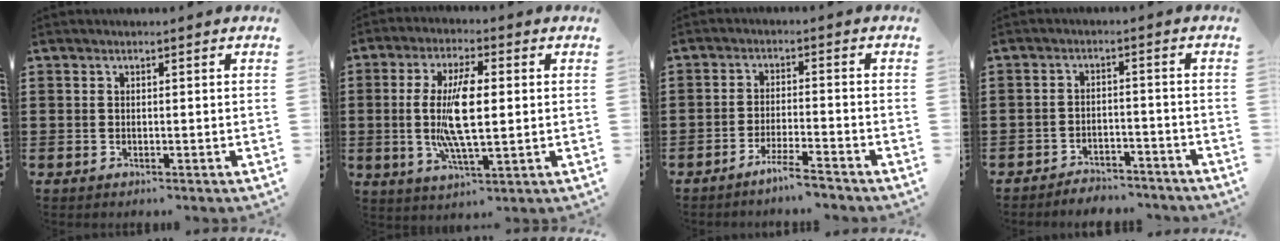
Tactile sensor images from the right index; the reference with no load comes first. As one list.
[{"total": 10.2, "force": [0.3, 3.1, 9.7], "torque": [-0.203, -0.007, 0.001]}, {"total": 4.2, "force": [-3.9, -0.2, 1.8], "torque": [-0.037, -0.004, -0.076]}, {"total": 3.4, "force": [-3.3, 0.5, 0.0], "torque": [-0.006, 0.002, -0.069]}]